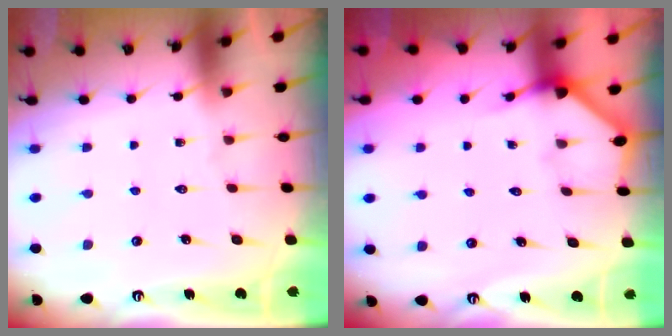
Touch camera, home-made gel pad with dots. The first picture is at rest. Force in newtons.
{"total": 2.3, "press": 2.3, "slide": 0.2}